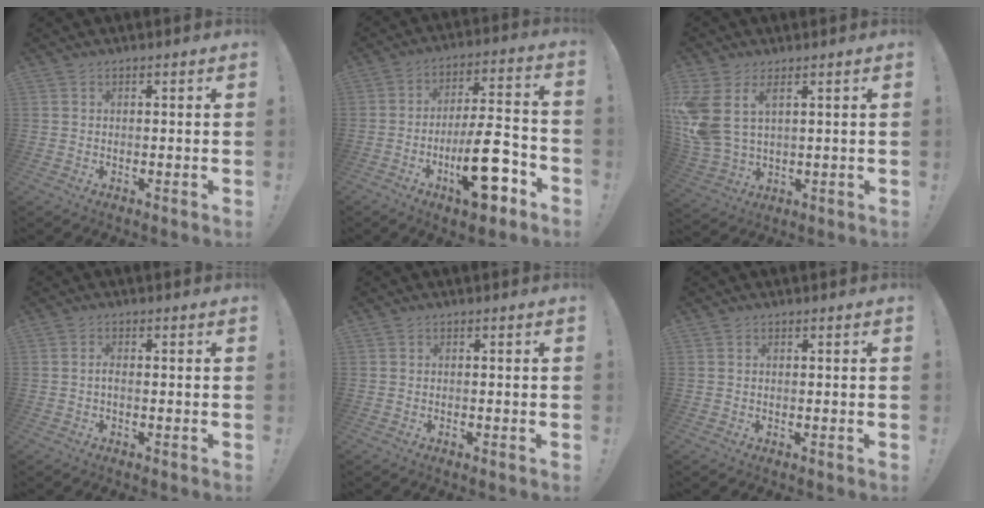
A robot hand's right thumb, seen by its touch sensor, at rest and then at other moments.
{"total": 19.0, "force": [-7.5, 6.8, 16.1], "torque": [-0.242, 0.048, -0.113]}
{"total": 9.6, "force": [4.5, 5.2, 6.6], "torque": [-0.150, -0.022, 0.086]}
{"total": 1.4, "force": [-0.6, 0.5, 1.2], "torque": [-0.026, 0.004, -0.011]}
{"total": 0.7, "force": [-0.7, 0.0, 0.1], "torque": [-0.005, 0.002, -0.012]}
{"total": 0.0}